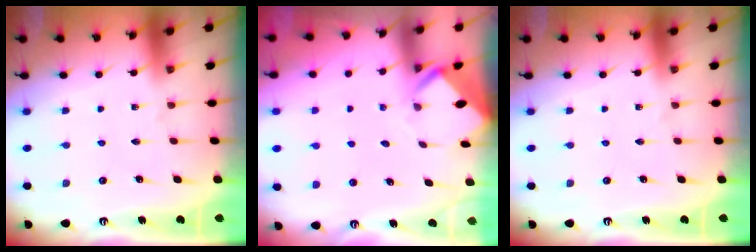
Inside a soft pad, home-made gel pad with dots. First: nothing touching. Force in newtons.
{"total": 3.1, "press": 3.1, "slide": 0.1}
{"total": 0.0}